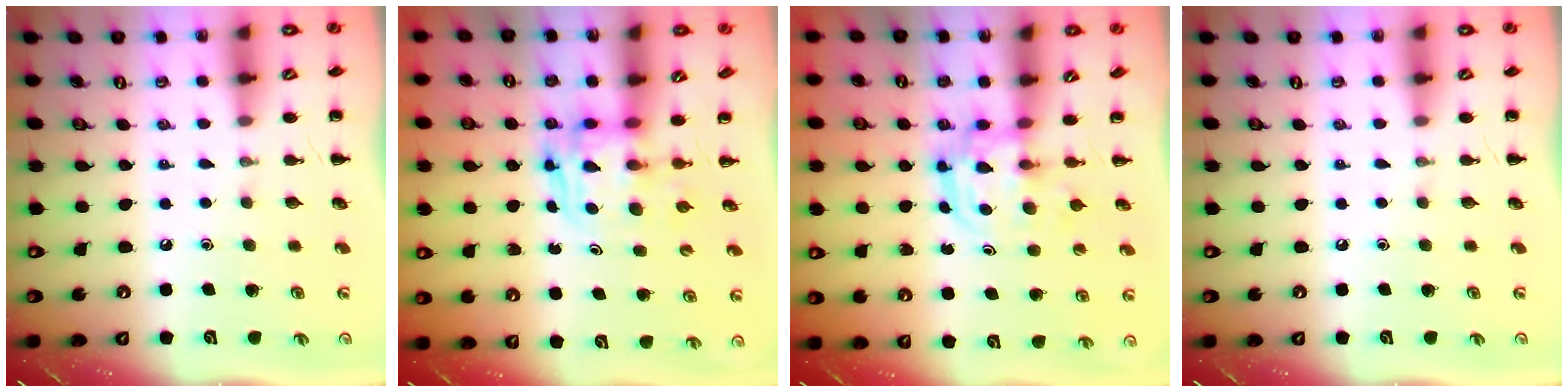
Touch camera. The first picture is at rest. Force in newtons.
{"total": 2.7, "press": 2.7, "slide": 0.2}
{"total": 2.9, "press": 2.9, "slide": 0.3}
{"total": 0.0}